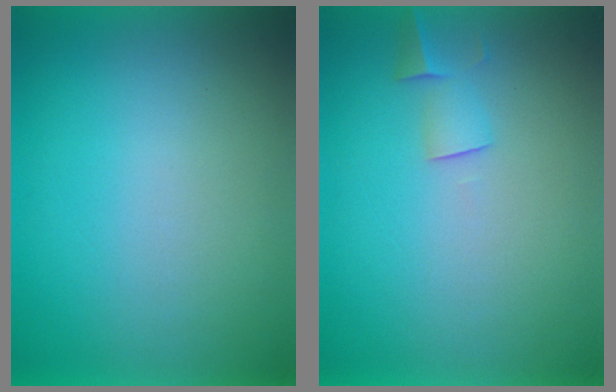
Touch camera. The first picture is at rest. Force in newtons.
{"total": 2.2}